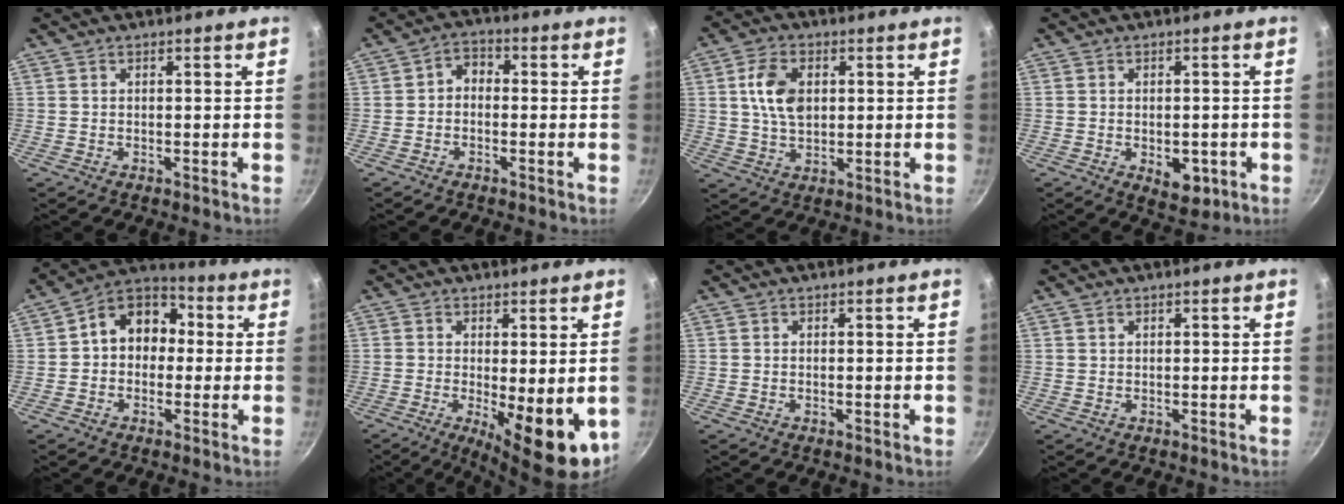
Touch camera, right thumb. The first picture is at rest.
{"total": 3.7, "force": [-0.7, 2.8, 2.3], "torque": [-0.027, 0.017, -0.022]}
{"total": 8.5, "force": [1.6, 5.5, 6.3], "torque": [-0.106, 0.000, 0.029]}
{"total": 6.4, "force": [-1.9, 3.8, 4.8], "torque": [-0.042, 0.001, -0.018]}
{"total": 11.3, "force": [0.5, 9.0, 6.9], "torque": [-0.061, 0.033, -0.017]}
{"total": 11.3, "force": [-2.1, 3.7, 10.5], "torque": [-0.129, -0.009, -0.016]}
{"total": 0.0}
{"total": 0.5, "force": [0.3, 0.3, 0.2], "torque": [-0.003, 0.001, 0.006]}